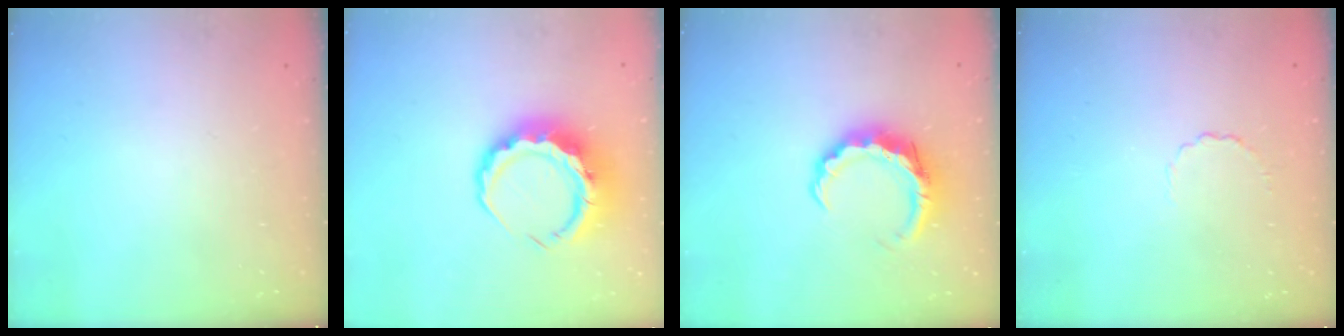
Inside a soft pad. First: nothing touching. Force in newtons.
{"total": 9.3, "press": 9.1, "slide": 1.7}
{"total": 8.2, "press": 8.1, "slide": 1.5}
{"total": 2.6, "press": 2.4, "slide": 1.0}